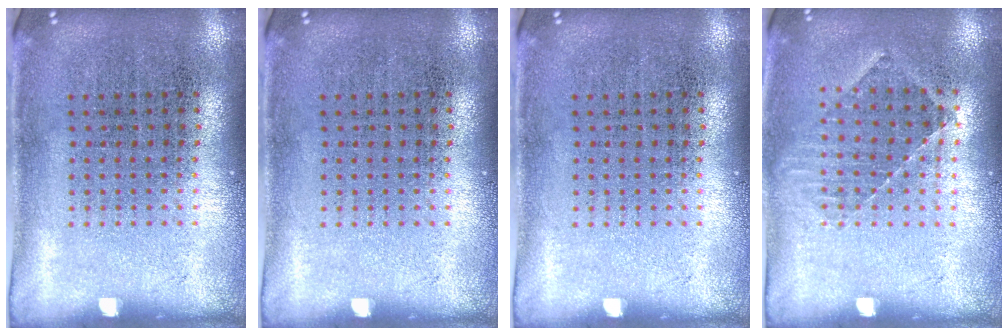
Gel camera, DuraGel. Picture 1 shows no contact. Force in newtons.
{"total": 0.0}
{"total": 0.0}
{"total": 1.0, "press": 0.9, "slide": 0.2}